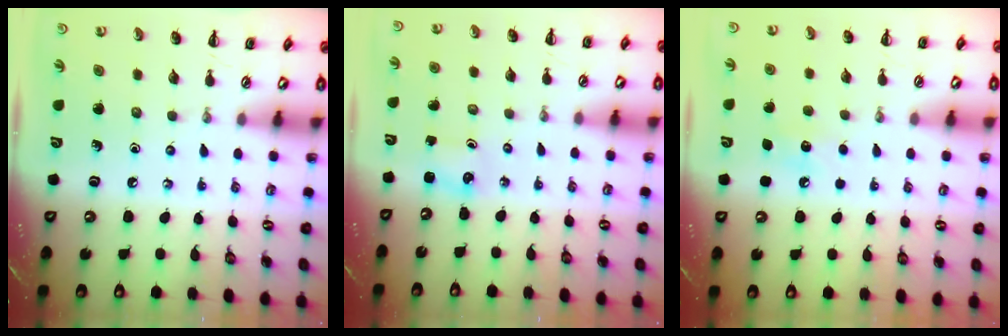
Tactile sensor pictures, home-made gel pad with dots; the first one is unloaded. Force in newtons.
{"total": 1.2, "press": 1.2, "slide": 0.2}
{"total": 6.1, "press": 5.9, "slide": 1.6}